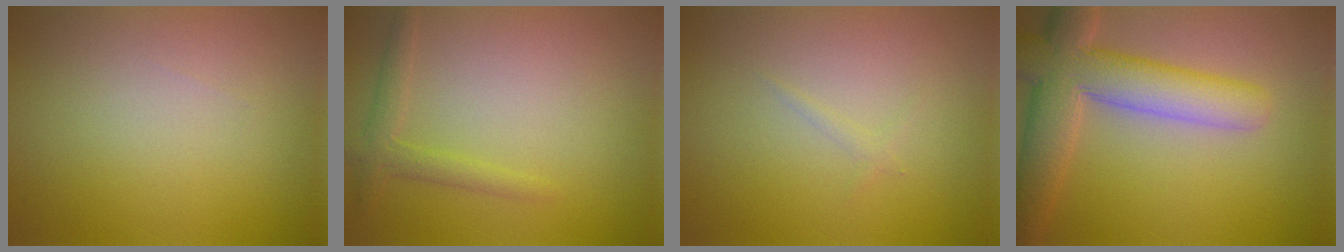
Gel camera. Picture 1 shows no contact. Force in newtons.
{"total": 1.9, "press": 1.9, "slide": 0.1}
{"total": 0.6, "press": 0.6, "slide": 0.1}
{"total": 8.1, "press": 8.1, "slide": 0.6}